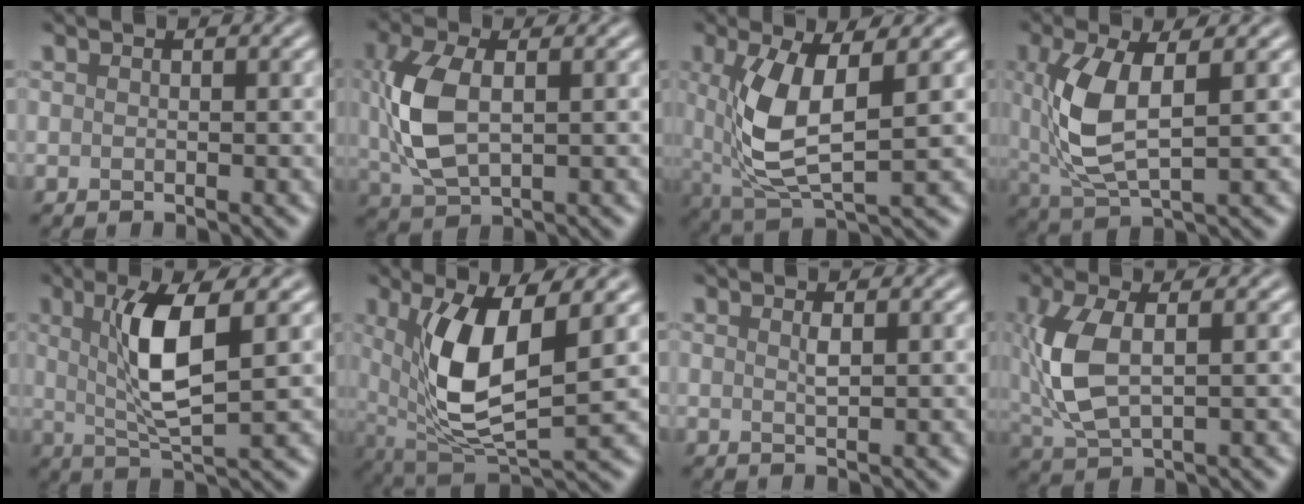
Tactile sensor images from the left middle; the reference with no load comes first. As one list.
[{"total": 6.3, "force": [0.8, 3.5, 5.3], "torque": [-0.131, 0.003, 0.019]}, {"total": 7.4, "force": [1.1, 2.7, 6.8], "torque": [-0.148, -0.012, 0.025]}, {"total": 6.6, "force": [1.0, 2.7, 5.9], "torque": [-0.142, -0.006, 0.026]}, {"total": 5.9, "force": [1.5, 1.3, 5.6], "torque": [-0.111, -0.002, 0.033]}, {"total": 8.3, "force": [1.8, 3.1, 7.5], "torque": [-0.152, -0.019, 0.039]}, {"total": 0.9, "force": [0.4, 0.1, 0.8], "torque": [-0.015, 0.000, 0.007]}, {"total": 6.0, "force": [0.7, 2.9, 5.2], "torque": [-0.137, 0.000, 0.018]}]